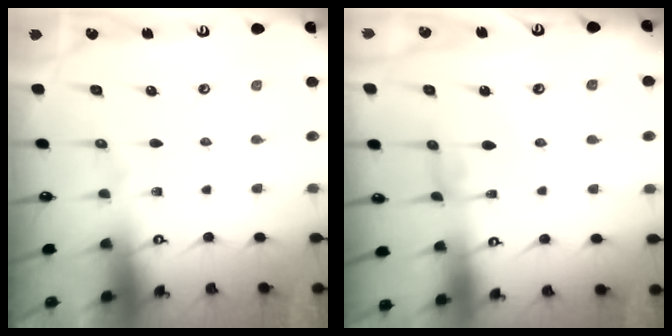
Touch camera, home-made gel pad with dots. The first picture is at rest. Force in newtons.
{"total": 0.7, "press": 0.7, "slide": 0.1}